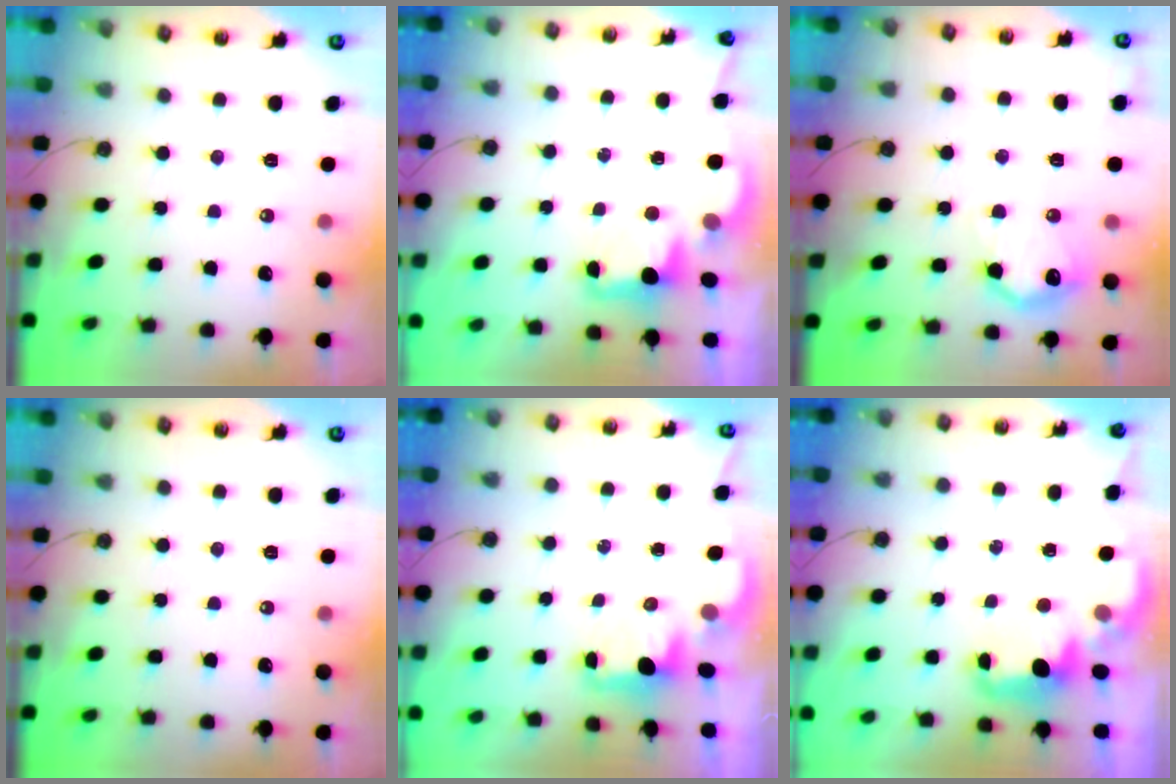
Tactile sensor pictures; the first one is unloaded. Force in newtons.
{"total": 2.7, "press": 2.6, "slide": 0.8}
{"total": 14.7, "press": 14.7, "slide": 1.0}
{"total": 0.0}
{"total": 1.7, "press": 1.6, "slide": 0.7}
{"total": 2.4, "press": 2.3, "slide": 0.8}